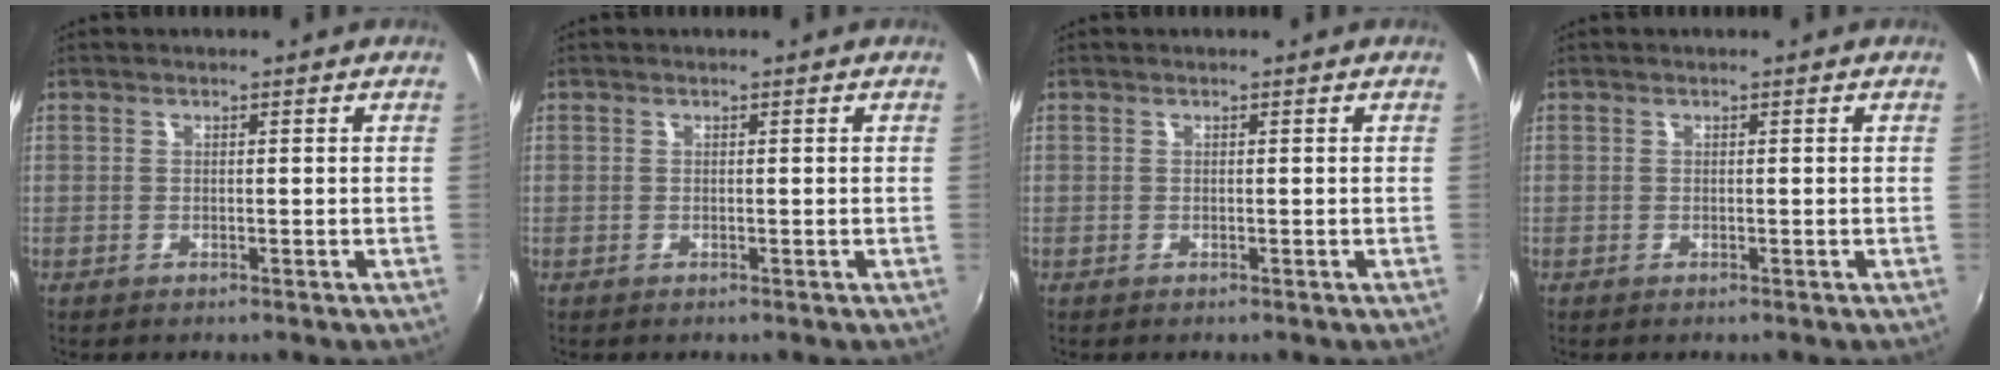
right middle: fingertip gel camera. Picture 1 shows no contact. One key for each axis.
{"total": 0.0}
{"total": 0.0}
{"total": 0.0}